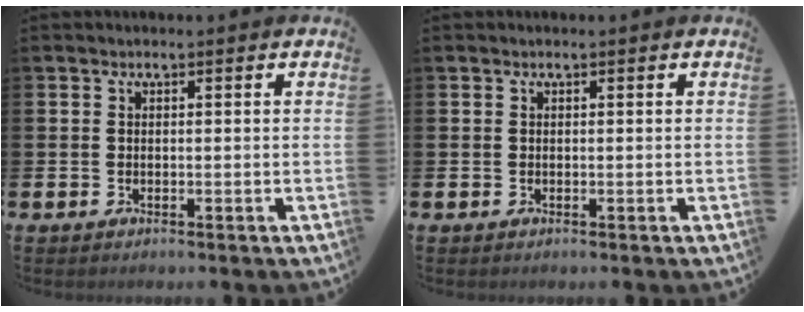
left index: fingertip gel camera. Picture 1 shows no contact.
{"total": 0.0}